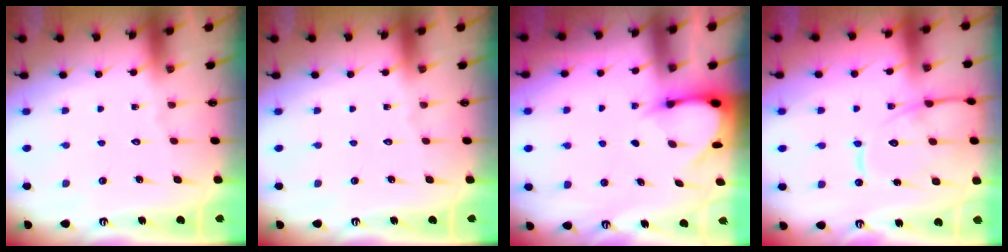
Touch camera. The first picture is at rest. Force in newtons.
{"total": 0.0}
{"total": 3.8, "press": 3.8, "slide": 0.4}
{"total": 13.3, "press": 13.2, "slide": 1.0}